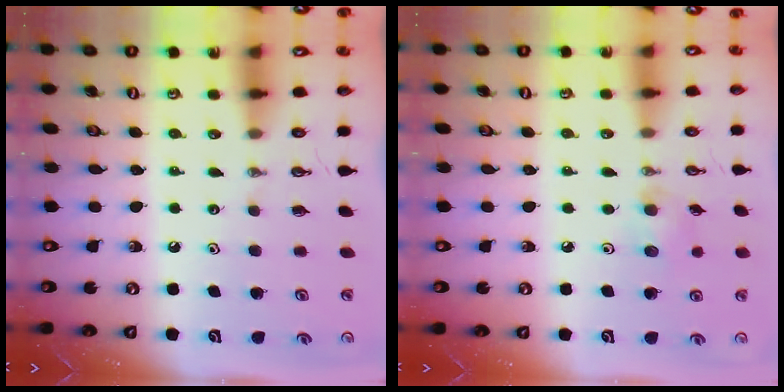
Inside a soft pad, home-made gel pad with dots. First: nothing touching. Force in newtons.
{"total": 4.8, "press": 4.6, "slide": 1.4}